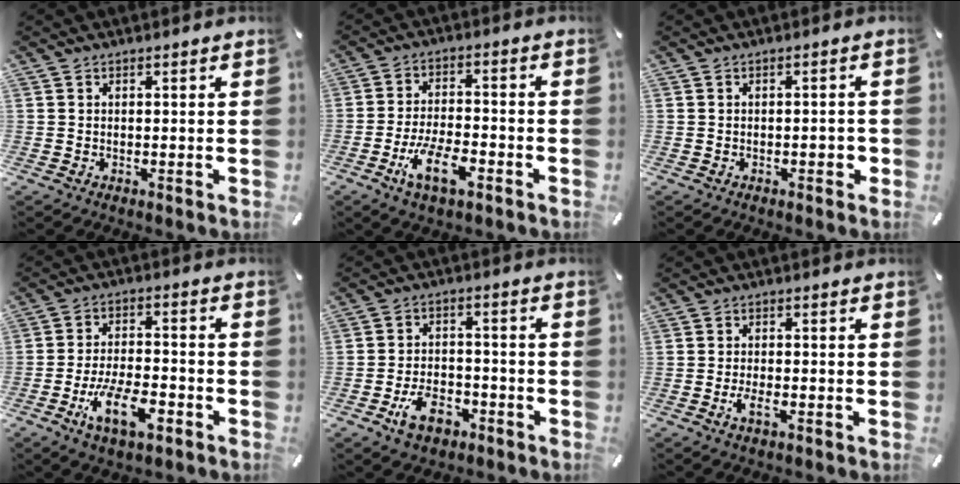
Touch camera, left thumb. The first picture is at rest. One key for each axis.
{"total": 9.8, "fx": -4.9, "fy": 4.2, "fz": 7.4, "tx": -0.150, "ty": 0.014, "tz": -0.089}
{"total": 1.9, "fx": -0.8, "fy": 1.0, "fz": 1.4, "tx": -0.025, "ty": 0.005, "tz": -0.015}
{"total": 11.2, "fx": -5.5, "fy": 4.9, "fz": 8.5, "tx": -0.166, "ty": 0.018, "tz": -0.098}
{"total": 8.8, "fx": -4.2, "fy": 5.7, "fz": 5.3, "tx": -0.088, "ty": 0.023, "tz": -0.074}
{"total": 3.1, "fx": -1.3, "fy": 1.2, "fz": 2.5, "tx": -0.055, "ty": 0.000, "tz": -0.027}